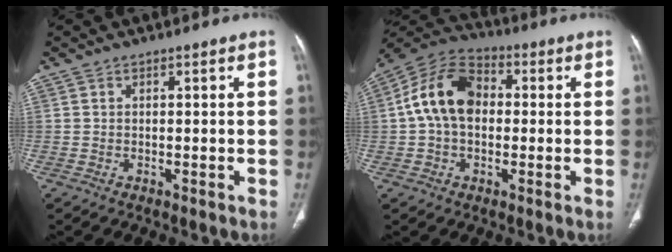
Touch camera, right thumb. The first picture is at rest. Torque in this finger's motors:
{"motor_torque": [0.92, 2.99, 1.11, -0.66, 0.13]}